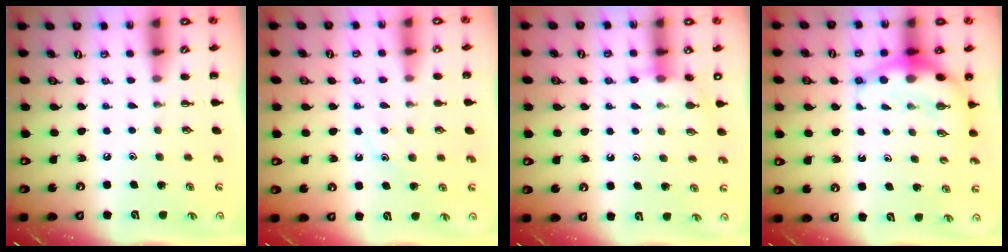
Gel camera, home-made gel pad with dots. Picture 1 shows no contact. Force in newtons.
{"total": 9.6, "press": 9.5, "slide": 1.4}
{"total": 5.4, "press": 5.3, "slide": 1.3}
{"total": 7.1, "press": 7.0, "slide": 1.4}